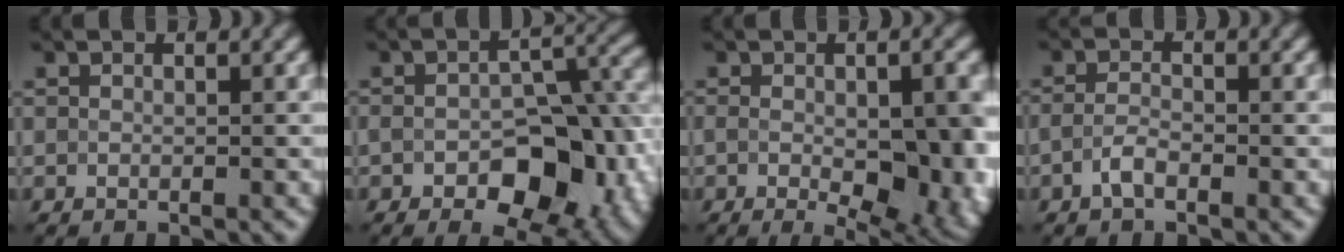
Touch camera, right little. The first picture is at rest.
{"total": 10.0, "force": [-2.9, 5.8, 7.7], "torque": [-0.106, -0.007, -0.041]}
{"total": 9.8, "force": [-1.7, 4.4, 8.6], "torque": [-0.105, -0.022, -0.010]}
{"total": 1.5, "force": [-1.0, 0.5, 1.0], "torque": [-0.025, 0.002, -0.022]}